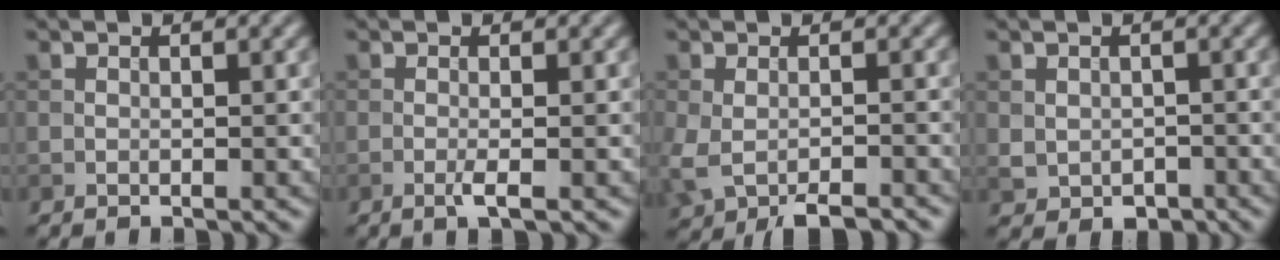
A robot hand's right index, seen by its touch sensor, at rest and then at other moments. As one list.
[{"total": 1.5, "force": [-0.5, 0.2, 1.4], "torque": [-0.026, -0.002, -0.013]}, {"total": 5.5, "force": [-3.3, 2.4, 3.7], "torque": [-0.078, -0.018, -0.058]}, {"total": 2.0, "force": [-0.5, 1.7, 1.0], "torque": [-0.015, -0.008, -0.004]}]